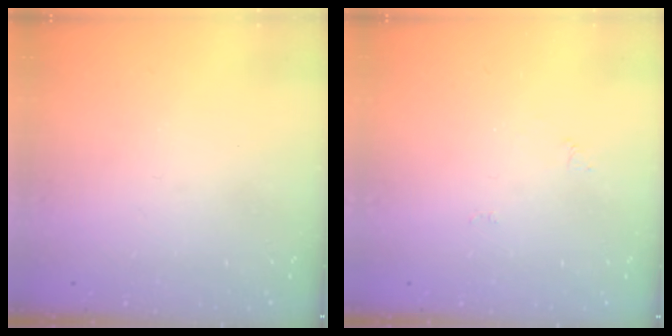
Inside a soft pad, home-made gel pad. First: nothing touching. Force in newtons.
{"total": 3.8, "press": 3.8, "slide": 0.4}